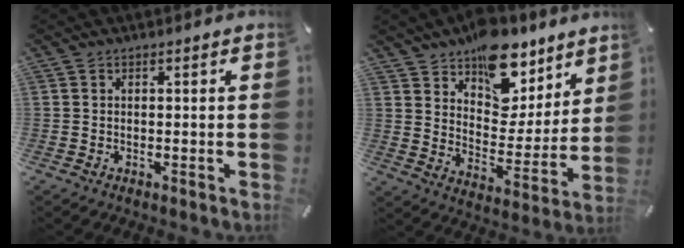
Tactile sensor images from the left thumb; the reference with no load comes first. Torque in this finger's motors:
{"motor_torque": [1.13, 0.93, 1.47, -1.30, 0.27]}